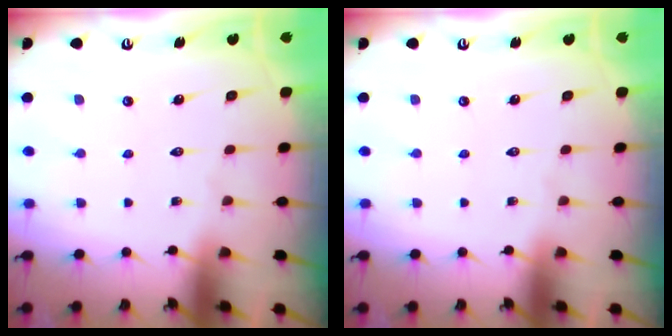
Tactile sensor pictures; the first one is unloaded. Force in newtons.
{"total": 0.0}